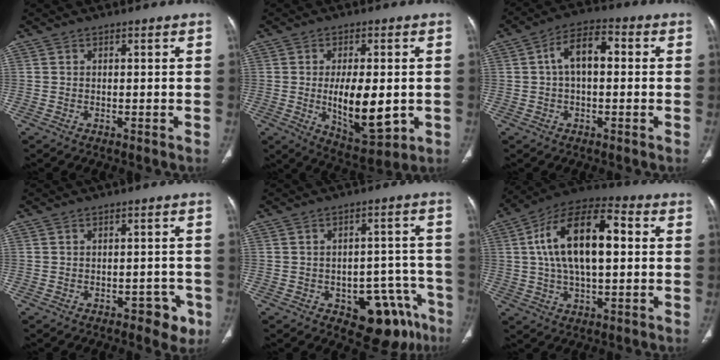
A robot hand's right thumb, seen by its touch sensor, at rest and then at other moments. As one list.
[{"total": 12.9, "force": [-1.4, 5.7, 11.5], "torque": [-0.167, -0.017, -0.009]}, {"total": 8.1, "force": [0.8, 4.4, 6.8], "torque": [-0.112, 0.028, 0.005]}, {"total": 4.5, "force": [-2.3, 2.6, 2.8], "torque": [-0.012, 0.014, -0.027]}, {"total": 13.0, "force": [-7.0, 7.3, 8.1], "torque": [-0.052, 0.052, -0.084]}, {"total": 18.2, "force": [2.5, 8.7, 15.7], "torque": [-0.272, 0.026, 0.036]}]